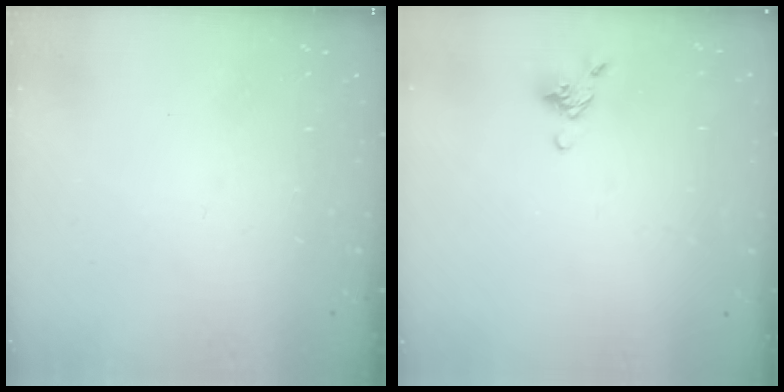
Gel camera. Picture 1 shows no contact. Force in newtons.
{"total": 6.0, "press": 6.0, "slide": 0.8}